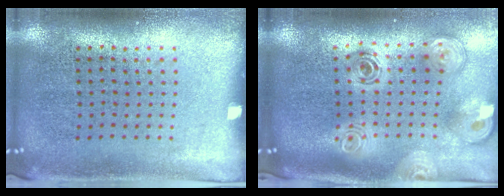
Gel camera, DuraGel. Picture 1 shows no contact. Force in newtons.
{"total": 2.8, "press": 2.0, "slide": 2.0}